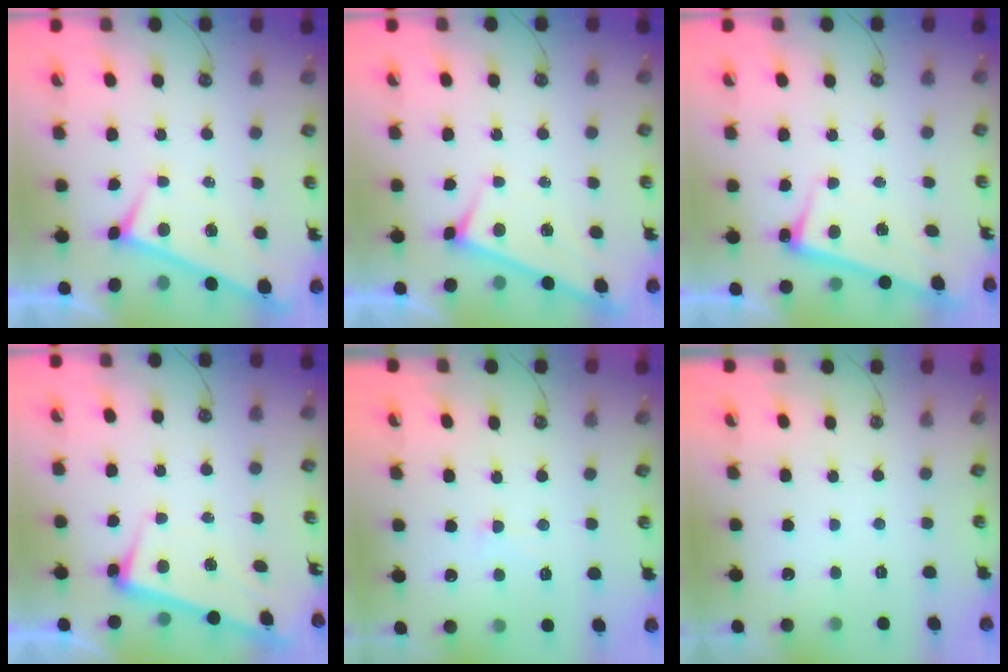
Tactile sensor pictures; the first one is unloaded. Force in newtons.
{"total": 3.1, "press": 3.1, "slide": 0.2}
{"total": 2.7, "press": 2.7, "slide": 0.6}
{"total": 2.5, "press": 2.2, "slide": 1.1}
{"total": 0.8, "press": 0.6, "slide": 0.5}
{"total": 0.0}